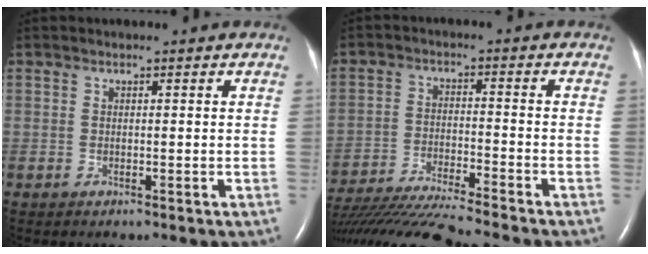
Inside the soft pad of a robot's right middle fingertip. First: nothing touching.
{"total": 15.4, "force": [-14.0, -1.4, 6.1], "torque": [-0.104, -0.031, -0.240]}